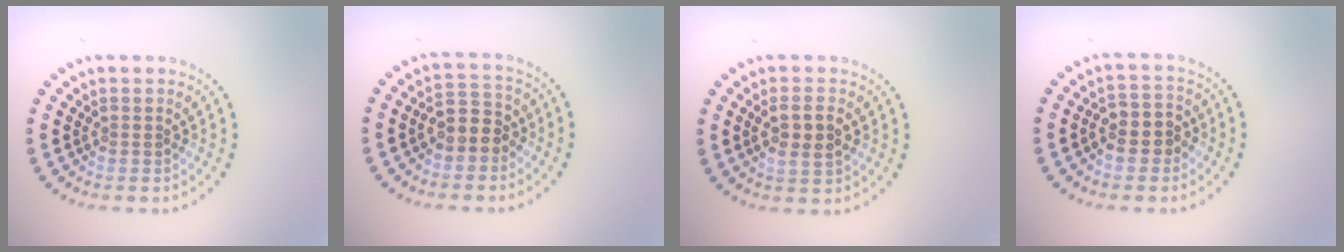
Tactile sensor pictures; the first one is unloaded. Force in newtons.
{"total": 2.9, "press": 2.7, "slide": 1.0}
{"total": 2.8, "press": 2.8, "slide": 0.6}
{"total": 2.9, "press": 2.7, "slide": 0.8}